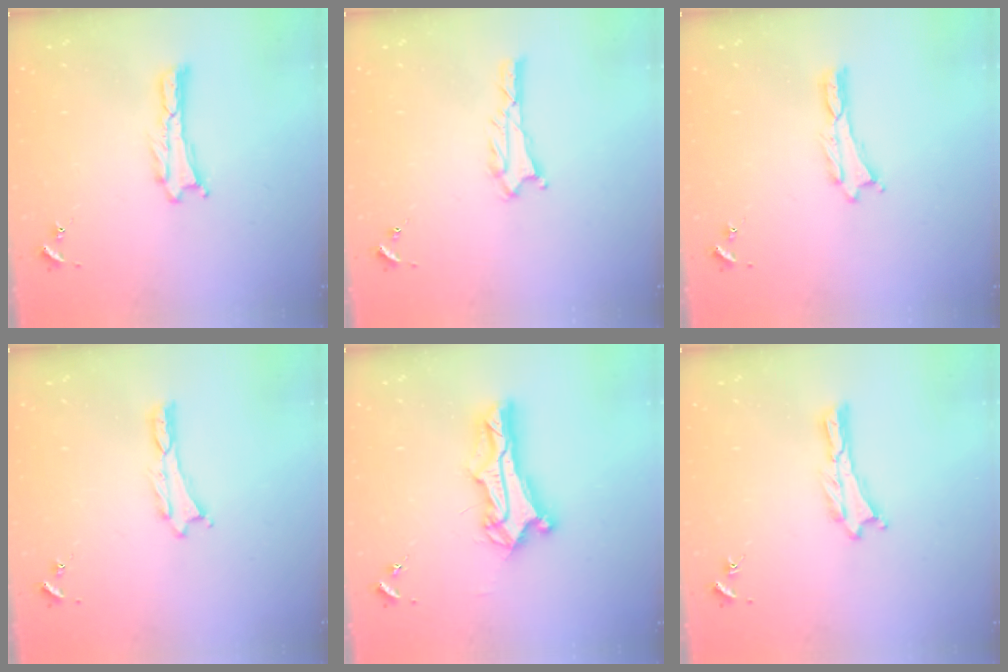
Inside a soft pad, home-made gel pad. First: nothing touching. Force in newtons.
{"total": 0.7, "press": 0.7, "slide": 0.1}
{"total": 0.0}
{"total": 0.0}
{"total": 8.8, "press": 8.7, "slide": 0.7}
{"total": 0.0}